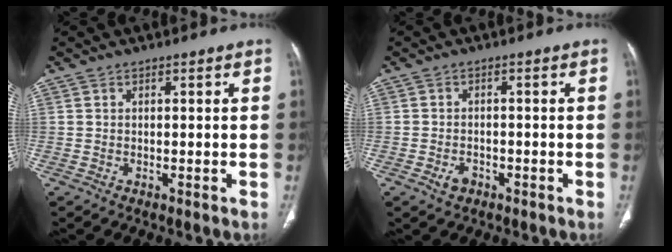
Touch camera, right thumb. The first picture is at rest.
{"total": 2.3, "force": [-1.2, 1.7, 1.1], "torque": [-0.017, 0.009, -0.016]}